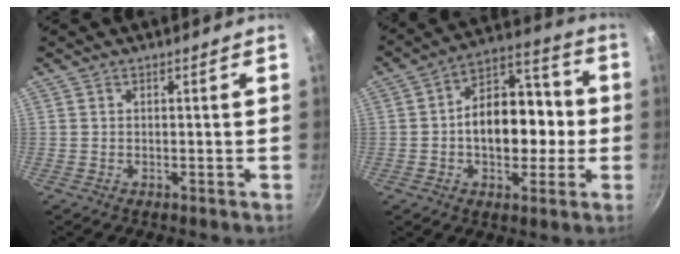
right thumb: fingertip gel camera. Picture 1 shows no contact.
{"total": 15.8, "force": [-1.0, 9.9, 12.3], "torque": [-0.146, 0.036, -0.021]}